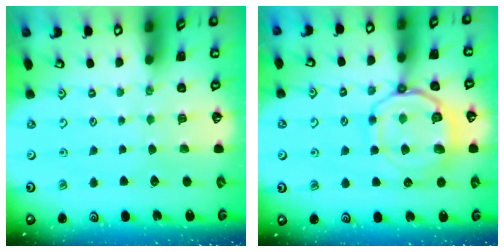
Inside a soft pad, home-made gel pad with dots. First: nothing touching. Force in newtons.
{"total": 12.1, "press": 12.0, "slide": 0.9}